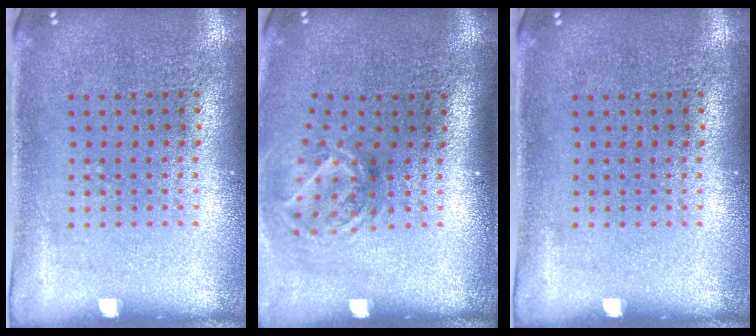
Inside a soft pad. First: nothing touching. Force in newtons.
{"total": 1.9, "press": 1.3, "slide": 1.5}
{"total": 0.0}